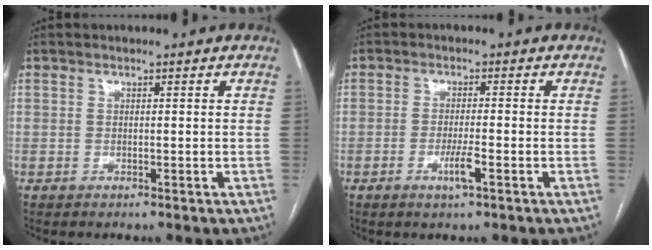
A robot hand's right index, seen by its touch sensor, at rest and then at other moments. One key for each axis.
{"total": 3.4, "fx": -1.5, "fy": 0.0, "fz": 3.1, "tx": -0.059, "ty": -0.005, "tz": -0.029}